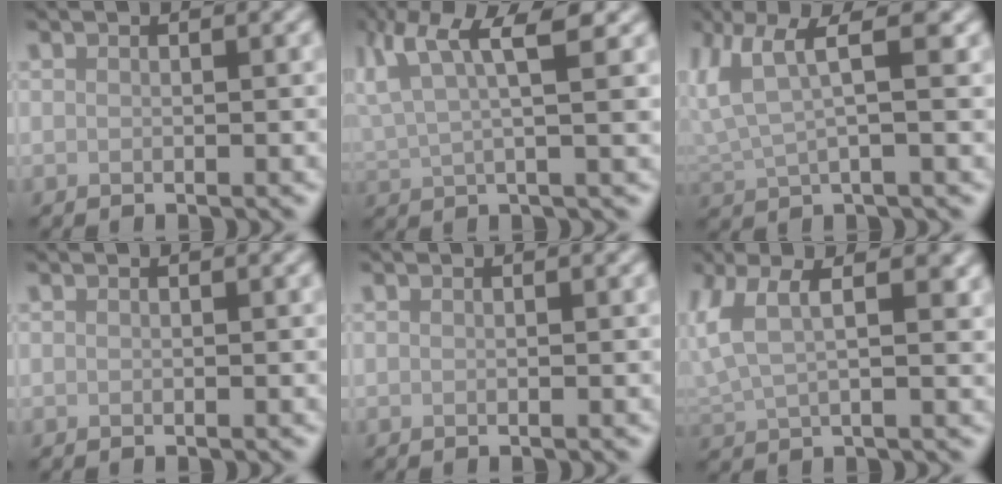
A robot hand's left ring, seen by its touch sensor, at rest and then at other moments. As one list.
[{"total": 7.1, "force": [3.6, 2.0, 5.8], "torque": [-0.117, 0.009, 0.066]}, {"total": 4.6, "force": [1.9, 1.2, 4.0], "torque": [-0.095, 0.002, 0.041]}, {"total": 0.0}, {"total": 0.0}, {"total": 5.3, "force": [2.2, 2.2, 4.4], "torque": [-0.106, 0.004, 0.047]}]